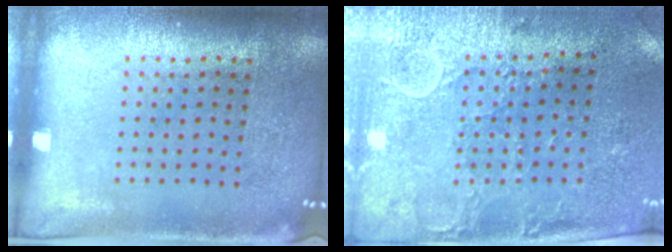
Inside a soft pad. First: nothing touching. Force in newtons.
{"total": 2.9, "press": 2.4, "slide": 1.7}